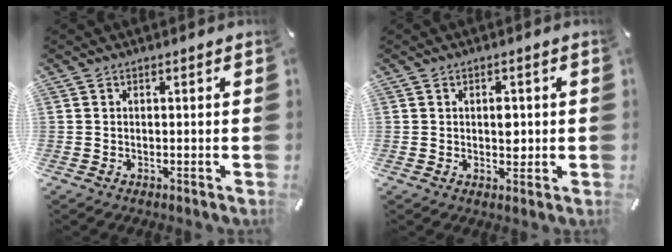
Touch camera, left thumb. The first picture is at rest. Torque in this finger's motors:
{"motor_torque": [0.54, 0.93, 0.22, -0.21, 0.03]}